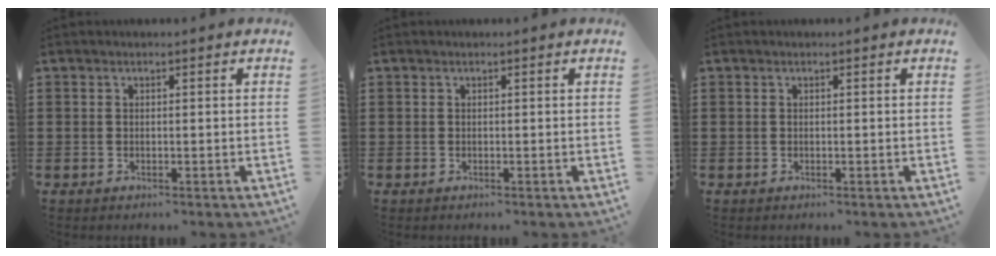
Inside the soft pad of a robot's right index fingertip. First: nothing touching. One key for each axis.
{"total": 0.0}
{"total": 0.0}